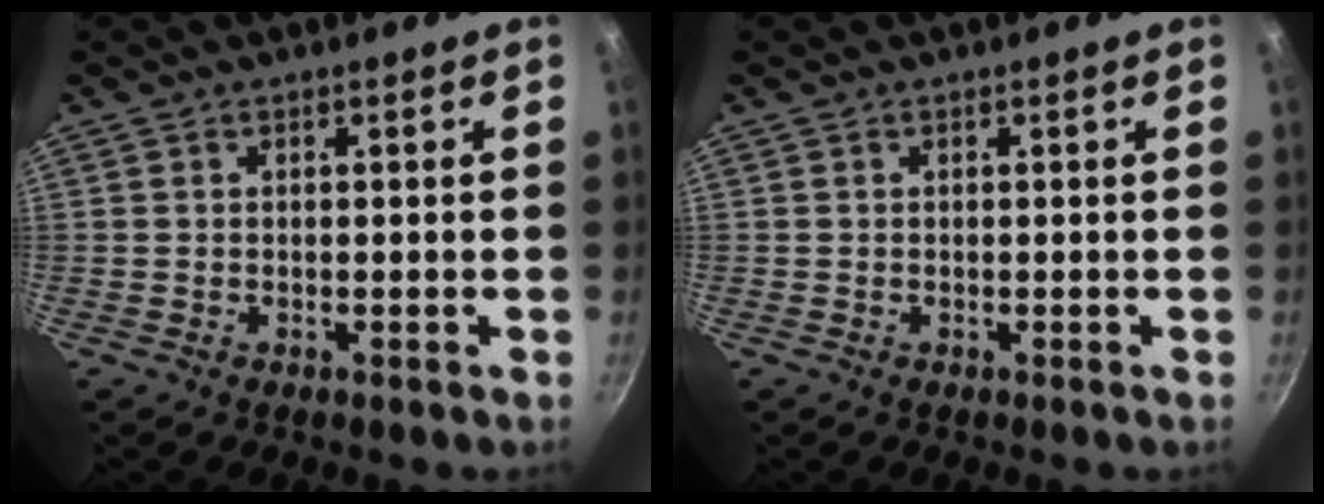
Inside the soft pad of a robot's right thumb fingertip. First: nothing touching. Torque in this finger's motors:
{"motor_torque": [-0.37, -0.37, -0.12, 0.12, 0.00]}